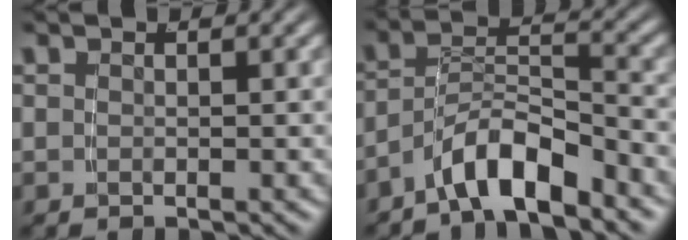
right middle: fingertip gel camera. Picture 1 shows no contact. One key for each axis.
{"total": 5.0, "fx": -3.5, "fy": 1.9, "fz": 3.1, "tx": -0.042, "ty": 0.004, "tz": -0.062}